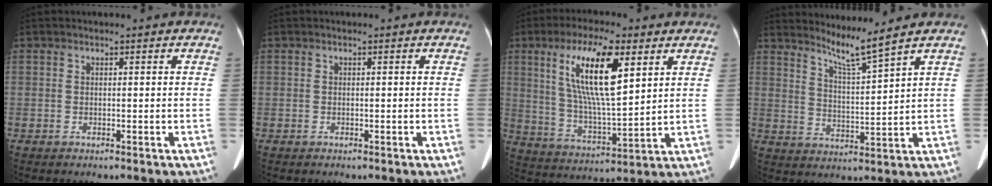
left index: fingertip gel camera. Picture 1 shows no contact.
{"total": 0.0}
{"total": 13.8, "force": [5.6, 2.8, 12.3], "torque": [-0.248, 0.004, 0.104]}
{"total": 5.6, "force": [4.8, -2.0, 1.9], "torque": [-0.046, -0.026, 0.095]}